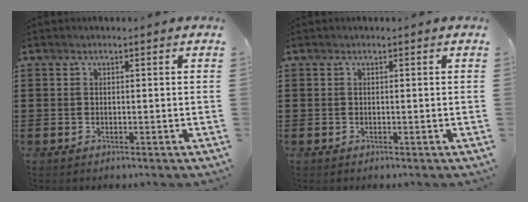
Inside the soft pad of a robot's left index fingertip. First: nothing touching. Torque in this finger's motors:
{"motor_torque": [0.00, 0.00, 0.00, 0.00]}